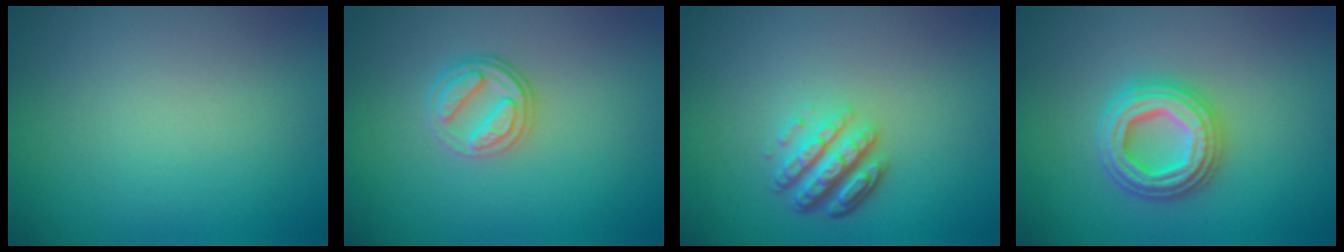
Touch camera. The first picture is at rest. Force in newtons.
{"total": 2.6, "press": 2.4, "slide": 1.0}
{"total": 4.5, "press": 3.3, "slide": 3.1}
{"total": 4.7, "press": 4.6, "slide": 0.8}